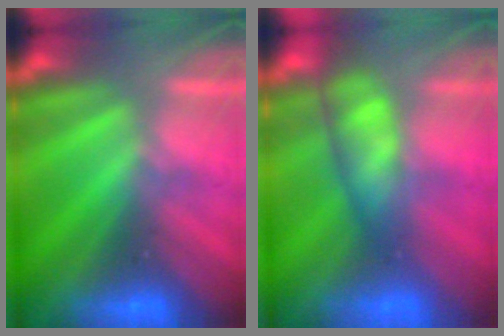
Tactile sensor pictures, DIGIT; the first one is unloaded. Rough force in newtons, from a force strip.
{"total": 4.8}